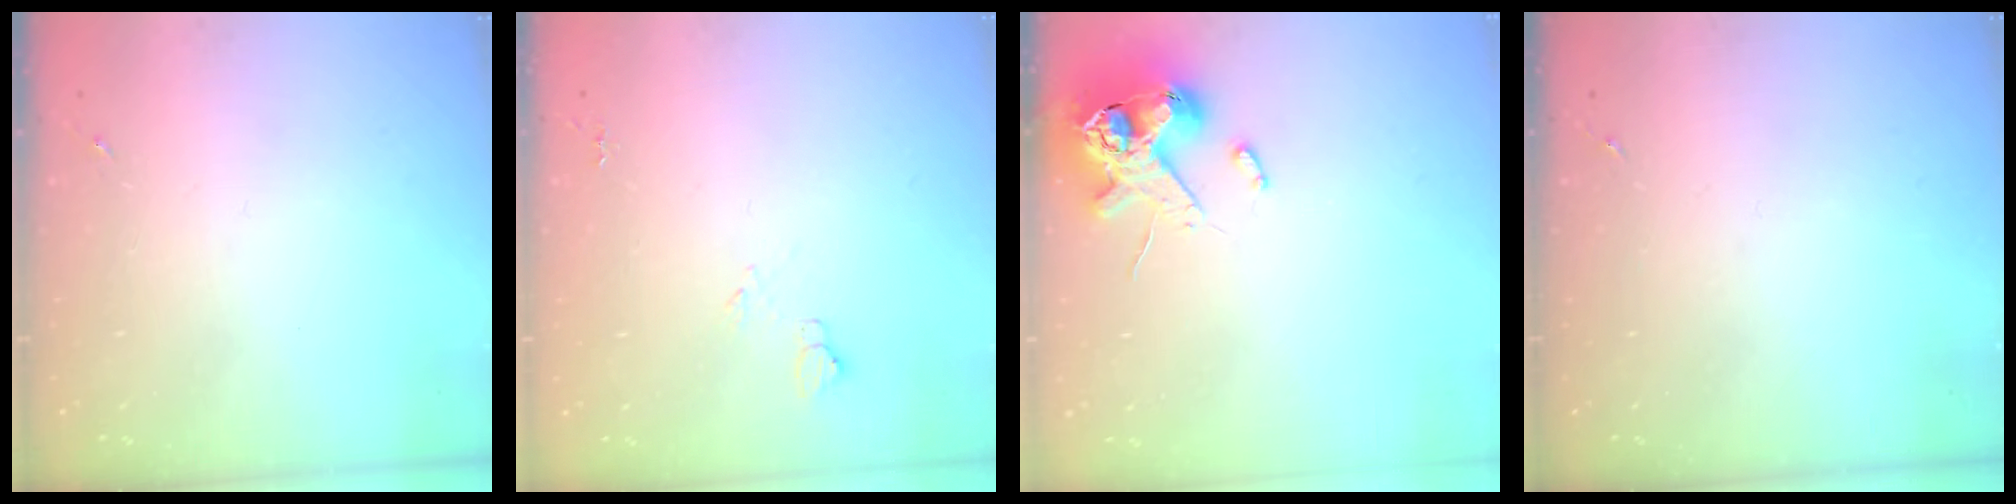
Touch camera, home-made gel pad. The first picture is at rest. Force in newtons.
{"total": 5.5, "press": 5.4, "slide": 0.7}
{"total": 12.3, "press": 12.1, "slide": 1.9}
{"total": 0.0}